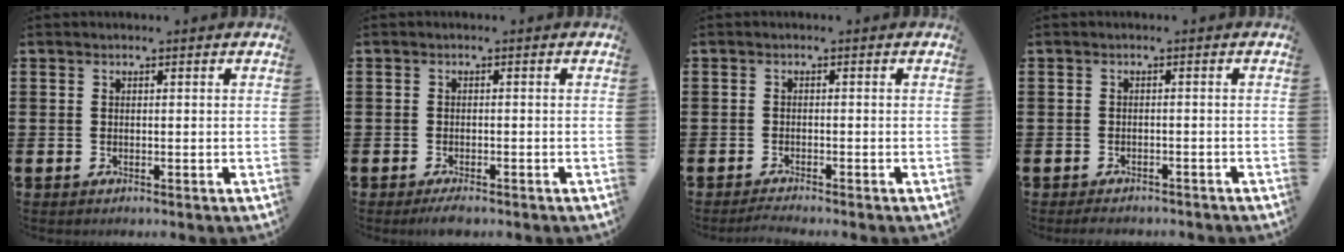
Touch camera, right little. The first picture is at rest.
{"total": 1.3, "force": [-0.9, 0.3, 0.9], "torque": [-0.018, 0.000, -0.019]}
{"total": 1.1, "force": [-0.9, -0.1, 0.5], "torque": [-0.009, -0.001, -0.018]}
{"total": 1.2, "force": [-1.2, 0.2, 0.2], "torque": [-0.008, 0.000, -0.024]}